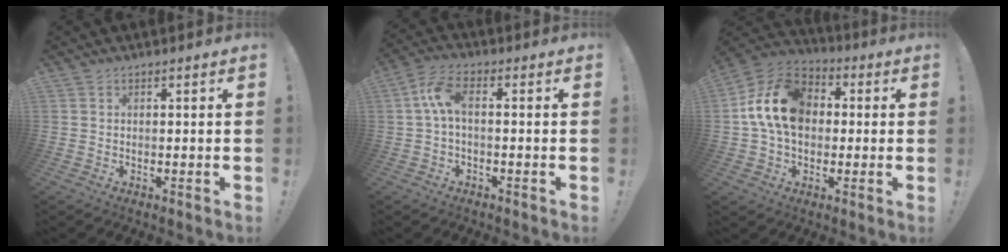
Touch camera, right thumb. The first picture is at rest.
{"total": 7.3, "force": [0.3, 3.2, 6.5], "torque": [-0.129, 0.006, 0.007]}
{"total": 17.1, "force": [2.1, 12.5, 11.4], "torque": [-0.200, 0.015, 0.041]}